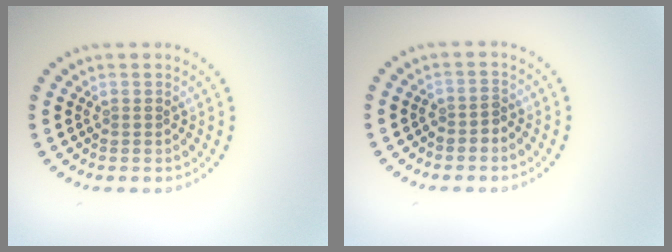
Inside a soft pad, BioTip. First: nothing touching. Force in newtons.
{"total": 1.2, "press": 1.1, "slide": 0.6}